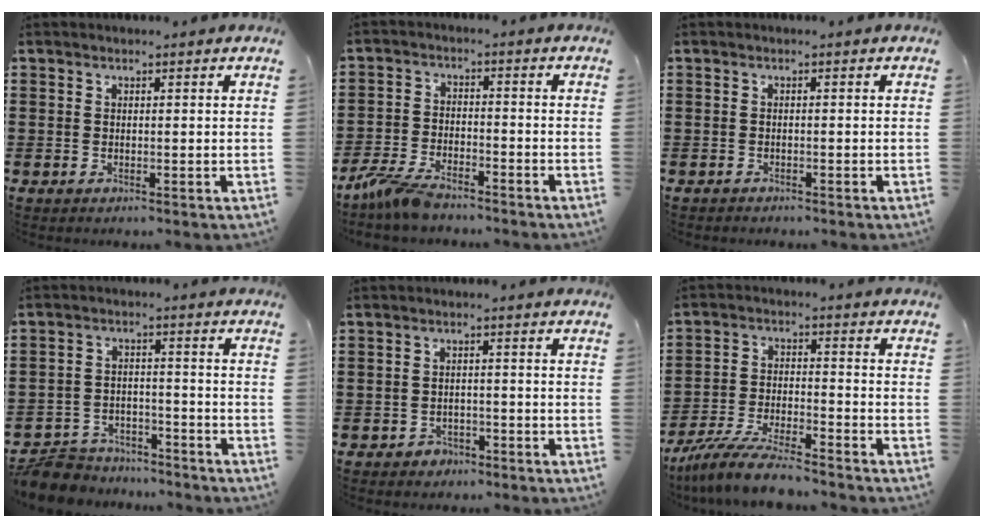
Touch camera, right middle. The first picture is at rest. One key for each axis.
{"total": 6.3, "fx": -5.6, "fy": 1.7, "fz": 2.3, "tx": -0.062, "ty": 0.004, "tz": -0.112}
{"total": 0.7, "fx": -0.6, "fy": 0.2, "fz": -0.1, "tx": 0.000, "ty": 0.001, "tz": -0.014}
{"total": 6.1, "fx": -5.9, "fy": 1.4, "fz": 0.7, "tx": -0.020, "ty": 0.013, "tz": -0.120}
{"total": 1.8, "fx": -1.6, "fy": 0.9, "fz": -0.1, "tx": -0.007, "ty": 0.002, "tz": -0.038}
{"total": 7.9, "fx": -7.2, "fy": 0.7, "fz": 3.3, "tx": -0.071, "ty": 0.002, "tz": -0.139}